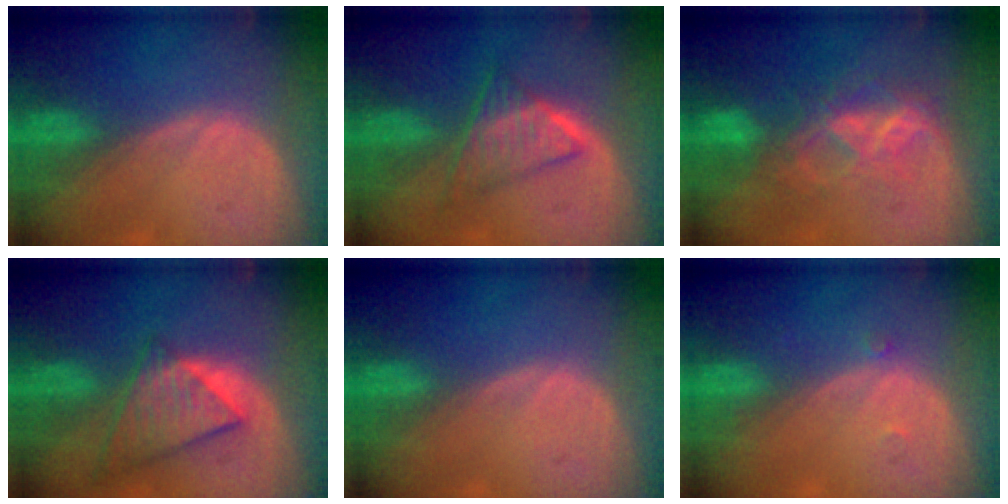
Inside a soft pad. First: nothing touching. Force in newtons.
{"total": 6.1, "press": 5.7, "slide": 2.0}
{"total": 6.5, "press": 6.4, "slide": 1.1}
{"total": 9.0, "press": 7.8, "slide": 4.4}
{"total": 0.0}
{"total": 0.7, "press": 0.7, "slide": 0.1}